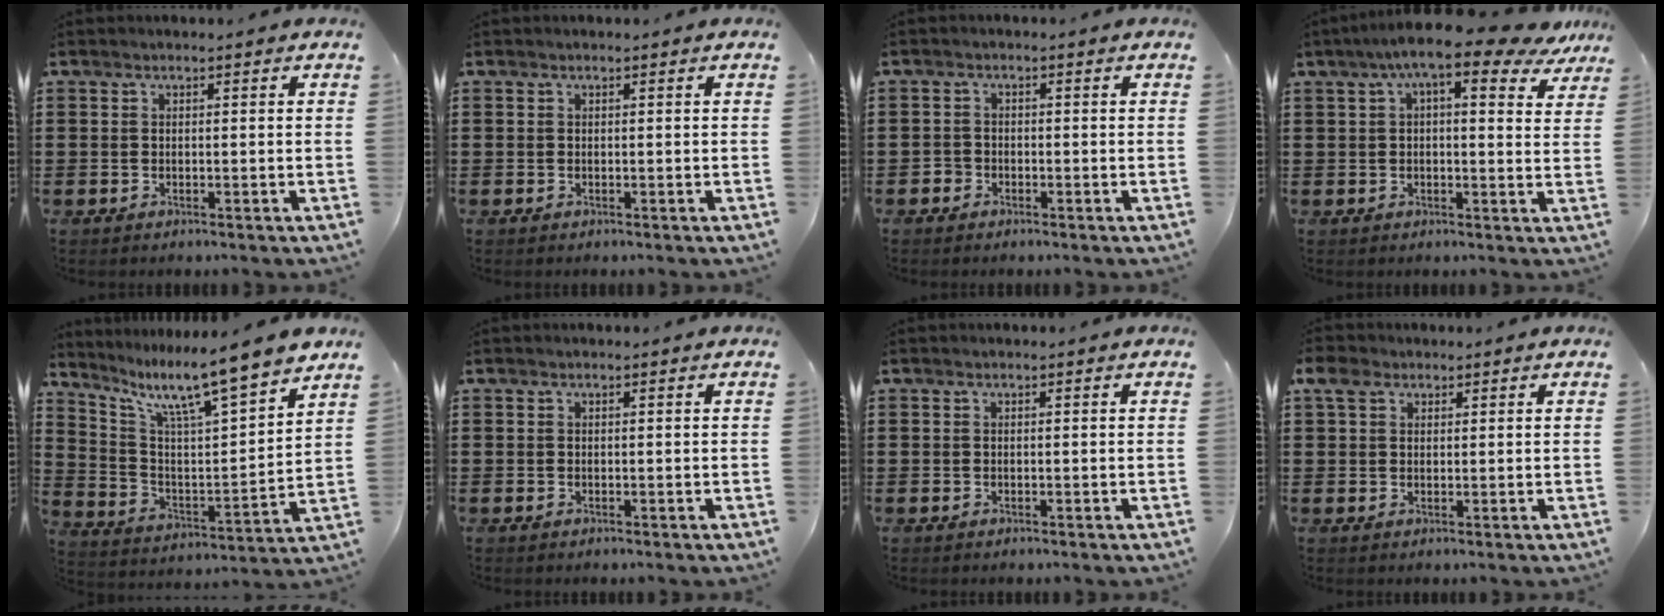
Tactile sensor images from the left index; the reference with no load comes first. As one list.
[{"total": 0.0}, {"total": 1.3, "force": [-1.0, 0.9, -0.1], "torque": [-0.004, 0.003, -0.023]}, {"total": 9.4, "force": [6.2, 1.8, 6.8], "torque": [-0.121, -0.015, 0.103]}, {"total": 10.2, "force": [8.7, 0.5, 5.4], "torque": [-0.124, -0.069, 0.136]}, {"total": 0.0}, {"total": 0.0}, {"total": 4.0, "force": [2.1, 3.0, 1.7], "torque": [-0.046, 0.015, 0.040]}]